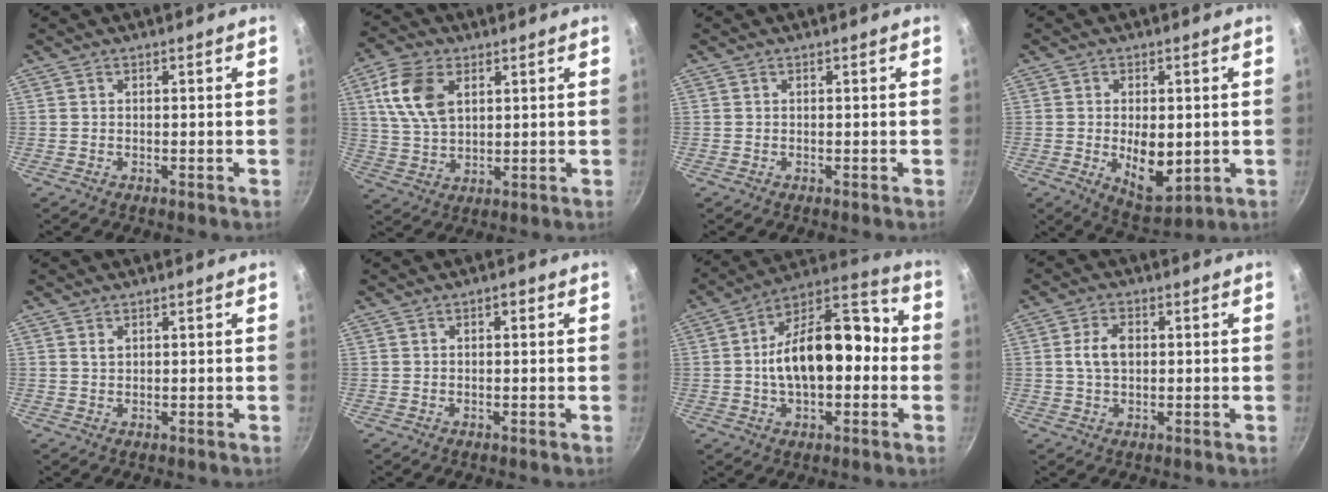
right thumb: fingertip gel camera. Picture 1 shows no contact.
{"total": 11.3, "force": [4.1, 6.9, 7.9], "torque": [-0.145, -0.009, 0.081]}
{"total": 0.0}
{"total": 9.5, "force": [-0.8, 5.3, 7.9], "torque": [-0.107, -0.015, 0.003]}
{"total": 1.1, "force": [0.6, 0.7, 0.6], "torque": [-0.010, -0.001, 0.013]}
{"total": 1.7, "force": [0.6, 0.8, 1.3], "torque": [-0.019, 0.007, 0.009]}
{"total": 19.7, "force": [-0.8, 11.1, 16.3], "torque": [-0.232, 0.058, -0.023]}
{"total": 5.1, "force": [0.6, 3.3, 3.8], "torque": [-0.062, 0.008, 0.008]}